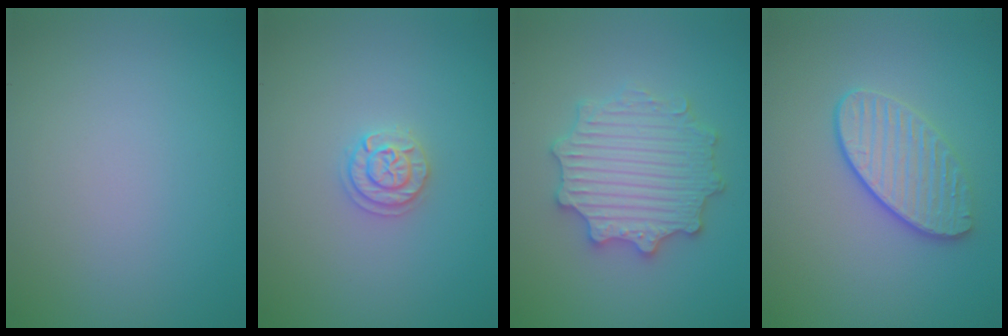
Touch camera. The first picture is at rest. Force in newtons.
{"total": 1.8, "press": 1.8, "slide": 0.3}
{"total": 5.5, "press": 5.4, "slide": 1.0}
{"total": 3.5, "press": 3.2, "slide": 1.4}